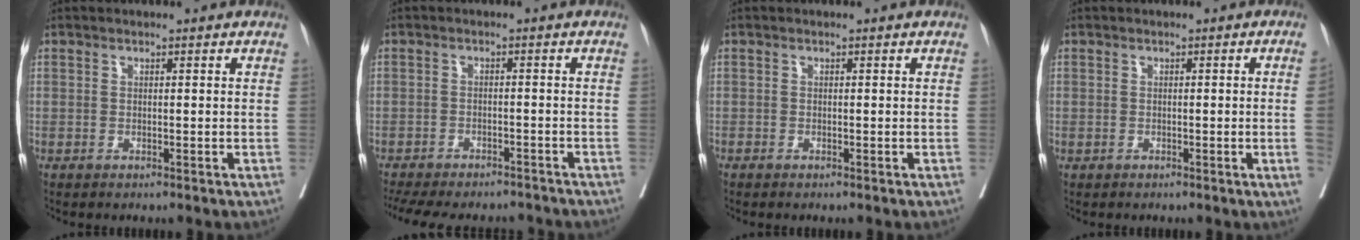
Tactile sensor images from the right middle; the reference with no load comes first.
{"total": 14.9, "force": [-13.2, 4.6, 5.2], "torque": [-0.115, -0.006, -0.174]}
{"total": 0.0}
{"total": 2.0, "force": [-0.1, -1.1, 1.7], "torque": [-0.022, -0.001, 0.000]}